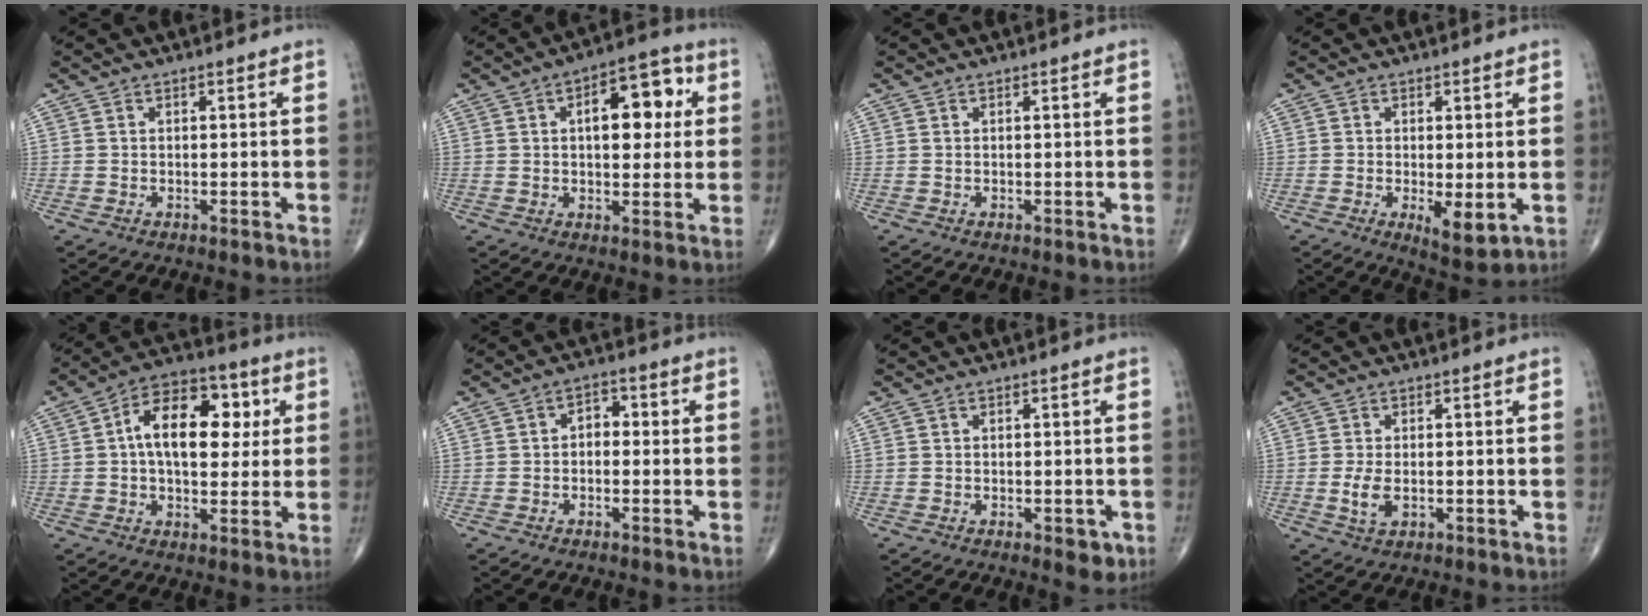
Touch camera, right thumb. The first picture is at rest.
{"total": 12.0, "force": [2.8, 6.3, 9.8], "torque": [-0.100, 0.014, 0.034]}
{"total": 0.0}
{"total": 5.6, "force": [-1.1, 2.0, 5.0], "torque": [-0.078, -0.018, -0.013]}
{"total": 15.5, "force": [2.7, 9.1, 12.2], "torque": [-0.161, 0.019, 0.034]}
{"total": 3.4, "force": [-0.3, 2.4, 2.4], "torque": [-0.017, 0.016, -0.017]}
{"total": 3.0, "force": [-1.2, 1.5, 2.3], "torque": [-0.016, 0.000, -0.012]}
{"total": 3.7, "force": [-0.6, 2.0, 3.1], "torque": [-0.065, -0.006, -0.010]}